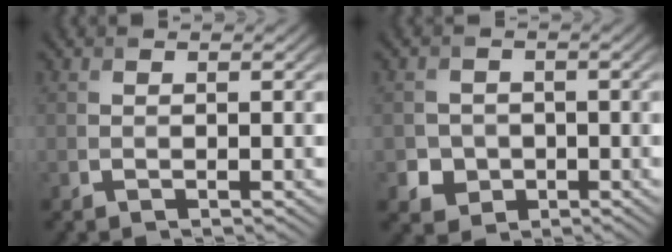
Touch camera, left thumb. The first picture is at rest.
{"total": 3.4, "force": [-0.9, 3.2, 0.9], "torque": [-0.013, -0.007, -0.024]}